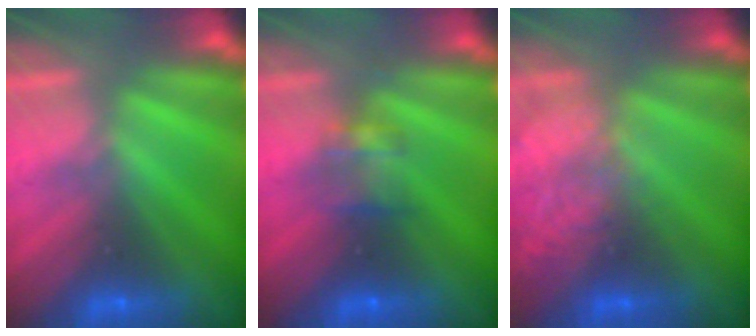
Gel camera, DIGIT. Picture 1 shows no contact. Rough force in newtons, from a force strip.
{"total": 2.8}
{"total": 2.1}